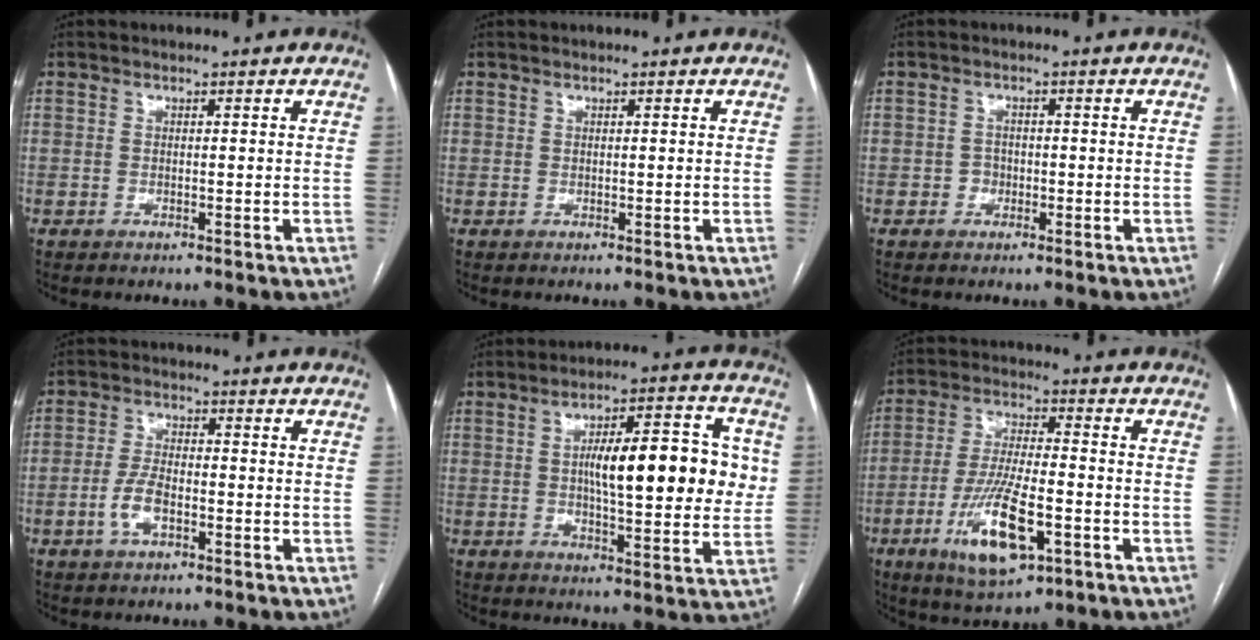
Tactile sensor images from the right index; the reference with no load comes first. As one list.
[{"total": 0.0}, {"total": 1.6, "force": [-0.6, 1.5, 0.2], "torque": [0.006, 0.008, -0.012]}, {"total": 4.6, "force": [-1.8, 2.1, 3.7], "torque": [-0.079, 0.007, -0.035]}, {"total": 15.0, "force": [1.6, 4.0, 14.4], "torque": [-0.208, 0.032, 0.023]}, {"total": 12.9, "force": [-5.1, 3.4, 11.4], "torque": [-0.222, -0.017, -0.086]}]